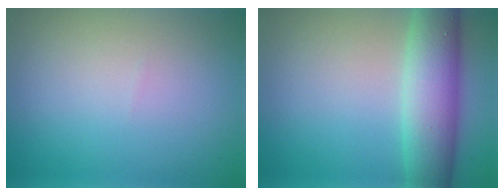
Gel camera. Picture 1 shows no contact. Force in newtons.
{"total": 7.3, "press": 7.3, "slide": 0.4}